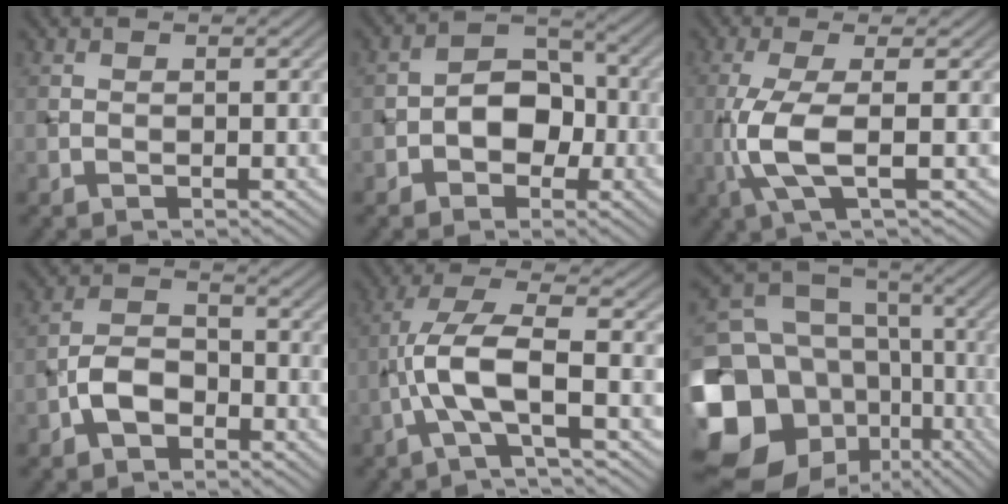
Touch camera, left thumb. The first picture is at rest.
{"total": 6.0, "force": [-1.5, 4.5, 3.7], "torque": [-0.042, 0.006, -0.035]}
{"total": 5.8, "force": [-0.9, 1.3, 5.6], "torque": [-0.123, 0.006, -0.024]}
{"total": 4.6, "force": [-2.3, 2.9, 2.7], "torque": [-0.049, 0.008, -0.053]}
{"total": 7.5, "force": [-2.0, 2.0, 7.0], "torque": [-0.145, 0.017, -0.050]}
{"total": 21.6, "force": [-6.1, 18.0, 10.1], "torque": [-0.241, -0.038, -0.099]}